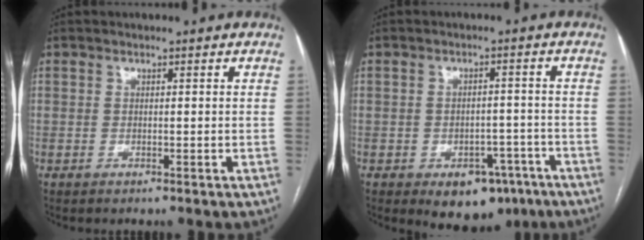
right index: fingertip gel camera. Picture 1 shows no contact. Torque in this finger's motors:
{"motor_torque": [-0.03, -0.03, 0.09, 0.00]}